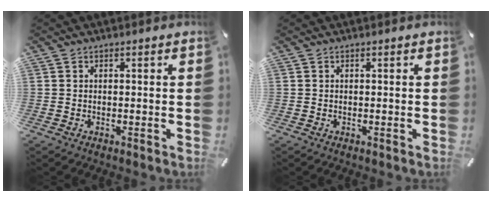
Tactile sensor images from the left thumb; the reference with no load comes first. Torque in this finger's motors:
{"motor_torque": [0.08, -0.01, -0.11, 0.00, 0.03]}